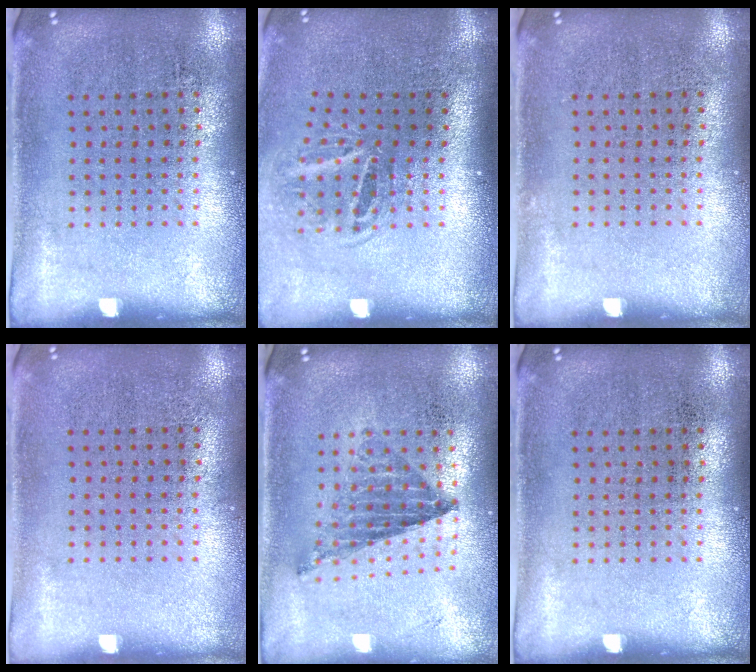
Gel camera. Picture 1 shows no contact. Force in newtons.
{"total": 1.8, "press": 1.2, "slide": 1.3}
{"total": 0.0}
{"total": 0.0}
{"total": 0.7, "press": 0.7, "slide": 0.1}
{"total": 0.0}